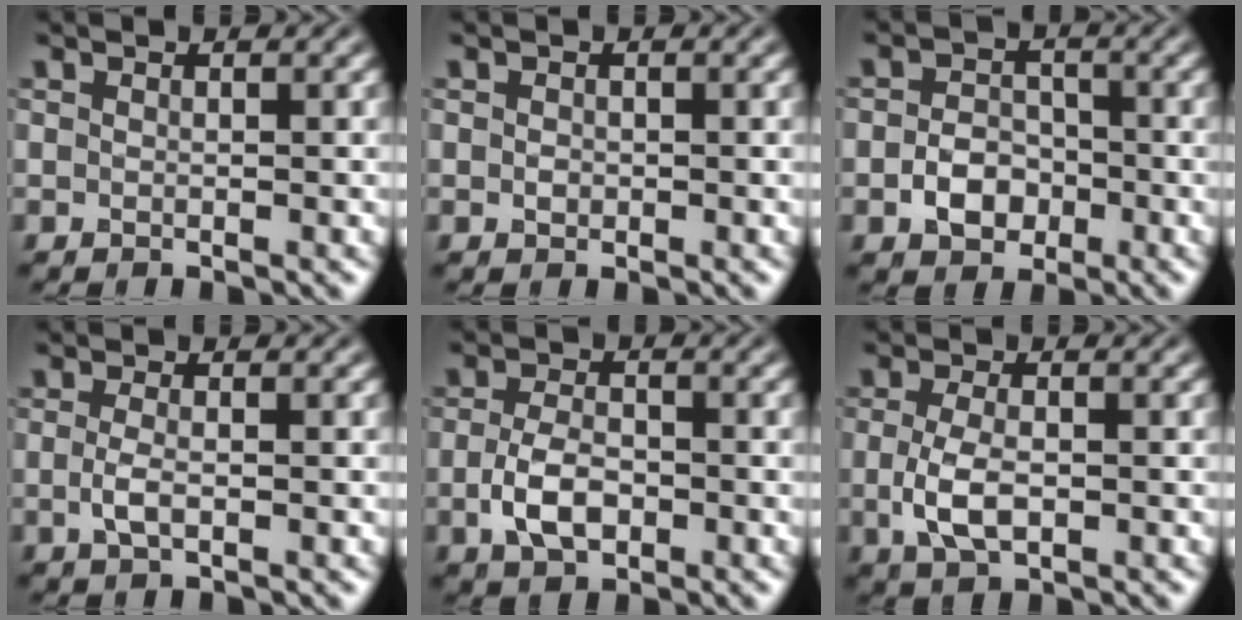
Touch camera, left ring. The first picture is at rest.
{"total": 0.6, "force": [0.0, 0.5, 0.3], "torque": [-0.004, -0.003, -0.001]}
{"total": 3.2, "force": [-1.1, 2.4, 1.8], "torque": [-0.027, 0.002, -0.023]}
{"total": 1.6, "force": [-0.3, 0.6, 1.5], "torque": [-0.035, -0.003, -0.009]}
{"total": 3.8, "force": [-1.0, 2.3, 2.8], "torque": [-0.064, -0.004, -0.021]}
{"total": 3.6, "force": [-0.5, 1.8, 3.0], "torque": [-0.070, -0.007, -0.010]}